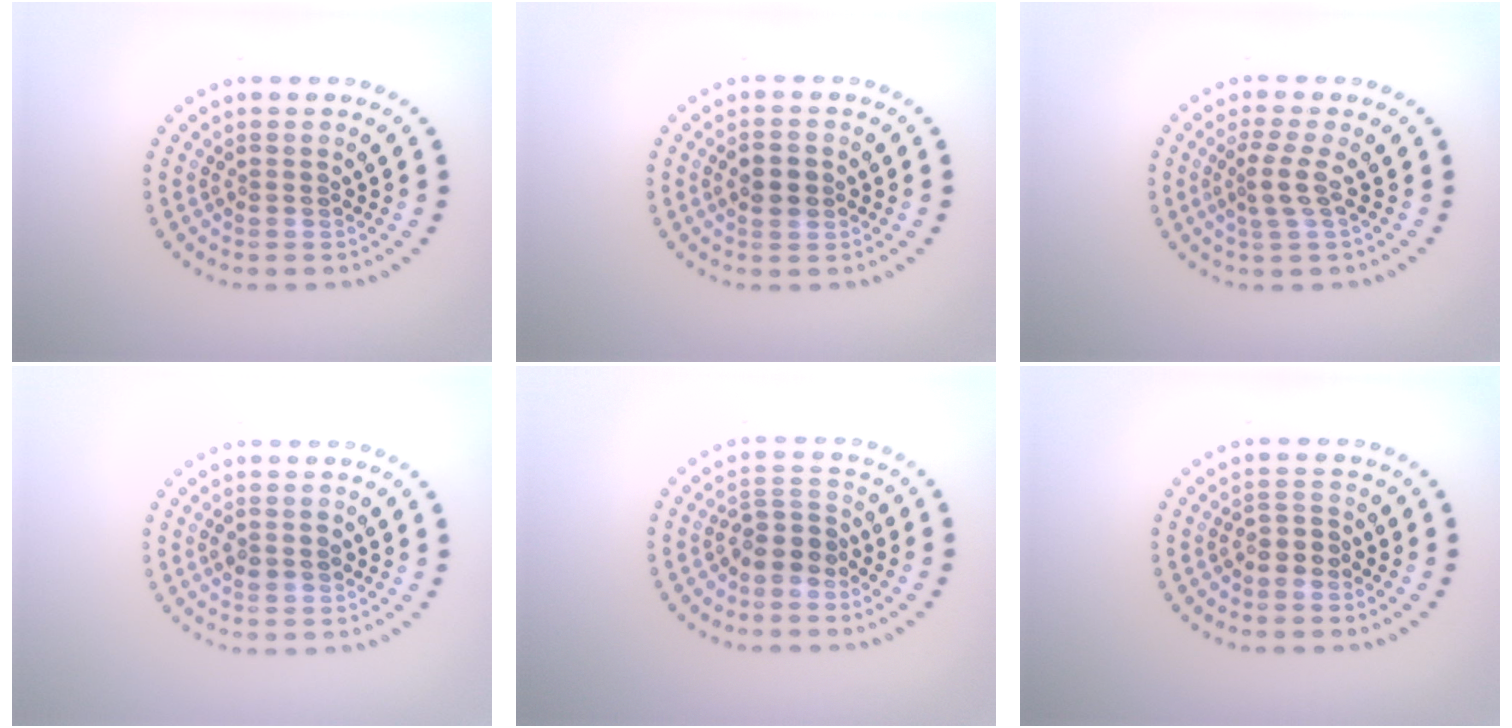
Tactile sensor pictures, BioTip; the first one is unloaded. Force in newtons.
{"total": 2.4, "press": 2.4, "slide": 0.1}
{"total": 2.2, "press": 1.5, "slide": 1.6}
{"total": 1.2, "press": 1.2, "slide": 0.1}
{"total": 2.7, "press": 2.1, "slide": 1.6}
{"total": 1.7, "press": 1.3, "slide": 1.0}